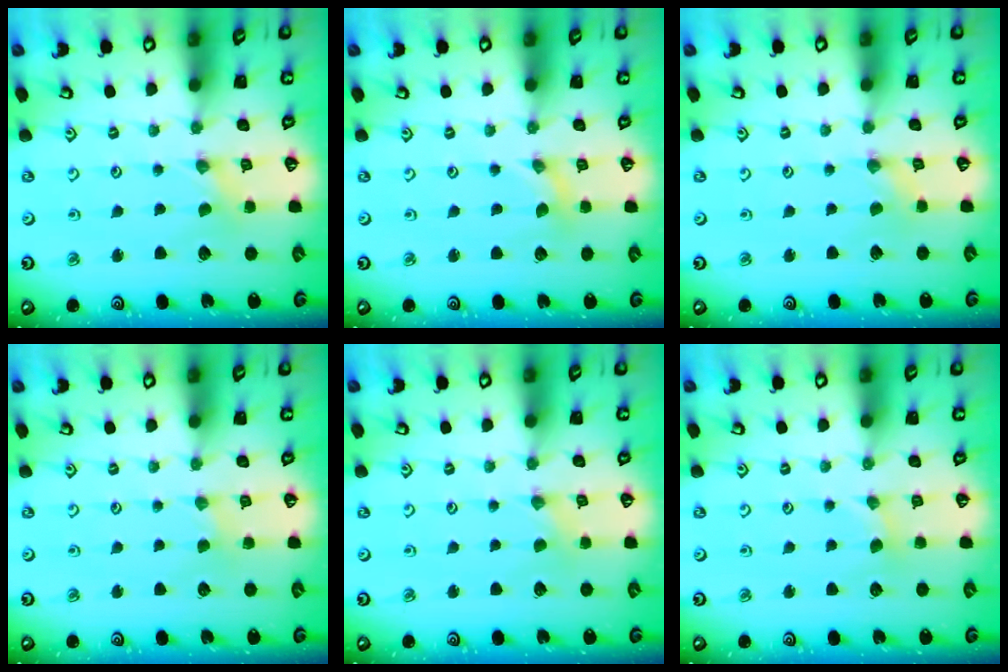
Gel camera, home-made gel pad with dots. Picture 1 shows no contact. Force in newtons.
{"total": 0.0}
{"total": 0.6, "press": 0.6, "slide": 0.2}
{"total": 1.2, "press": 1.2, "slide": 0.3}
{"total": 1.4, "press": 1.4, "slide": 0.3}
{"total": 1.7, "press": 1.7, "slide": 0.3}